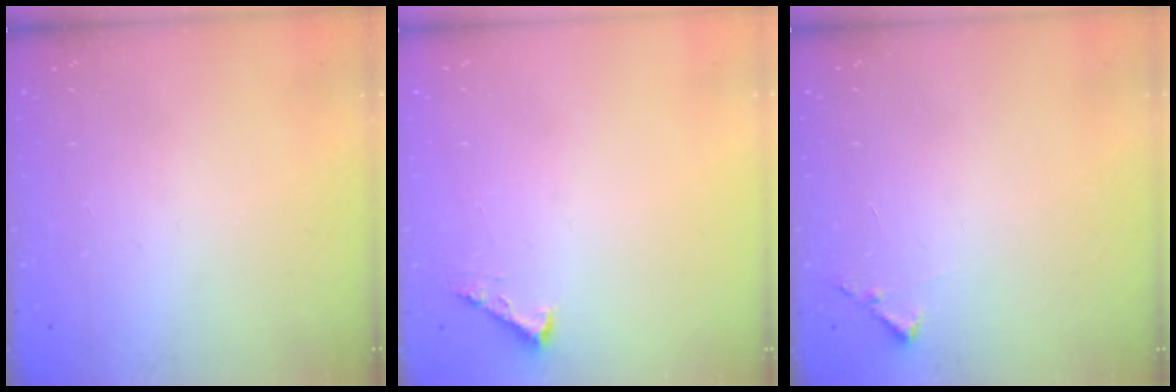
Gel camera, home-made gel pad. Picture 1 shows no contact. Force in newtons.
{"total": 2.3, "press": 2.3, "slide": 0.3}
{"total": 5.2, "press": 5.2, "slide": 0.6}